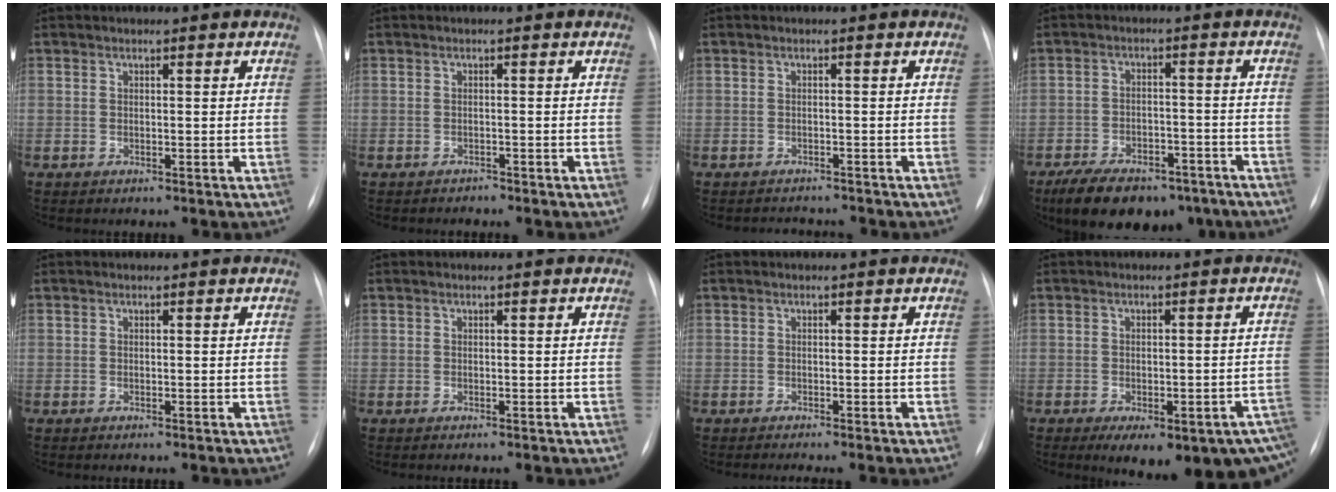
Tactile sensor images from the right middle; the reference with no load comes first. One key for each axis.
{"total": 0.9, "fx": -0.8, "fy": 0.2, "fz": -0.3, "tx": 0.003, "ty": -0.003, "tz": -0.014}
{"total": 3.1, "fx": -3.1, "fy": 0.6, "fz": 0.0, "tx": 0.001, "ty": -0.003, "tz": -0.038}
{"total": 14.9, "fx": -10.7, "fy": 7.0, "fz": 7.6, "tx": -0.129, "ty": 0.002, "tz": -0.157}
{"total": 0.0}
{"total": 0.0}
{"total": 1.4, "fx": -1.1, "fy": -0.3, "fz": 0.8, "tx": -0.008, "ty": 0.000, "tz": -0.014}
{"total": 16.8, "fx": -10.5, "fy": 5.9, "fz": 11.8, "tx": -0.099, "ty": 0.012, "tz": -0.118}